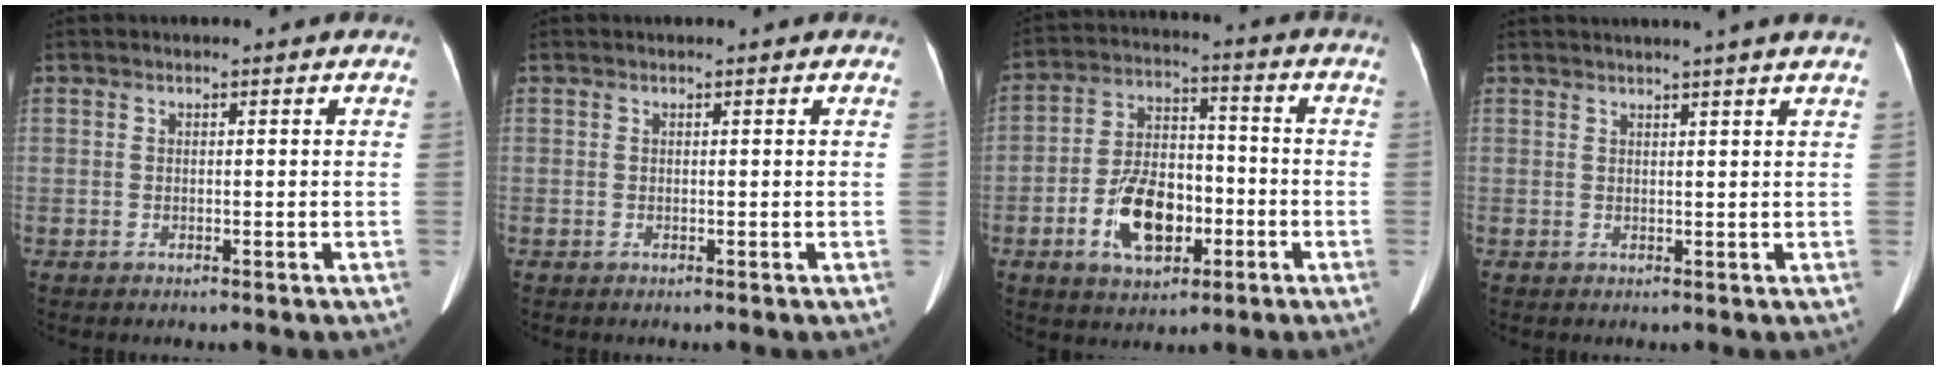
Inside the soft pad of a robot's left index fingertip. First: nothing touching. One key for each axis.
{"total": 0.0}
{"total": 11.2, "fx": -4.1, "fy": 6.0, "fz": 8.5, "tx": -0.172, "ty": 0.015, "tz": -0.067}
{"total": 5.5, "fx": 4.8, "fy": -1.2, "fz": 2.6, "tx": -0.032, "ty": 0.017, "tz": 0.053}